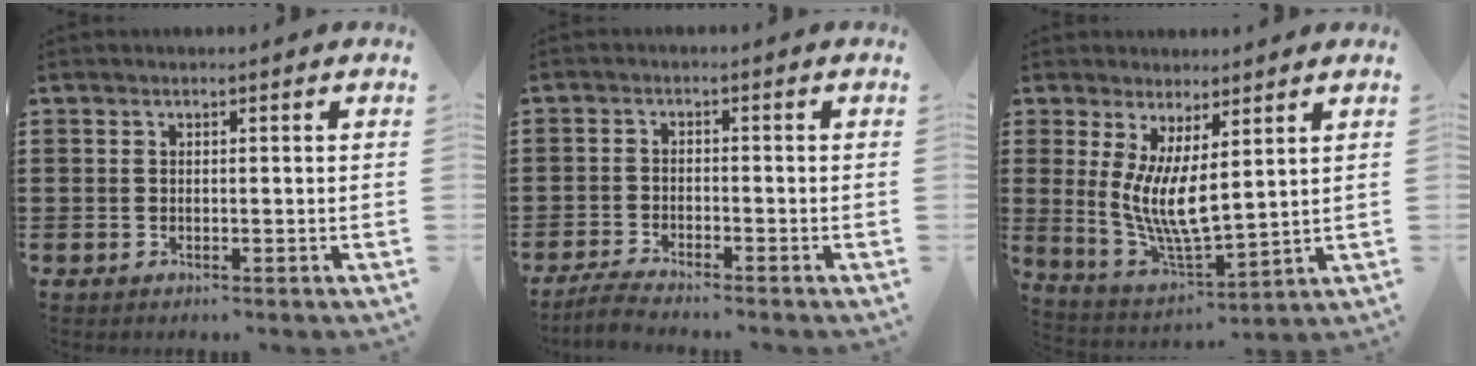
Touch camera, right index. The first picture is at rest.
{"total": 2.8, "force": [-2.7, 0.0, 0.6], "torque": [-0.018, 0.002, -0.058]}
{"total": 7.7, "force": [1.7, 2.3, 7.1], "torque": [-0.159, -0.023, 0.030]}